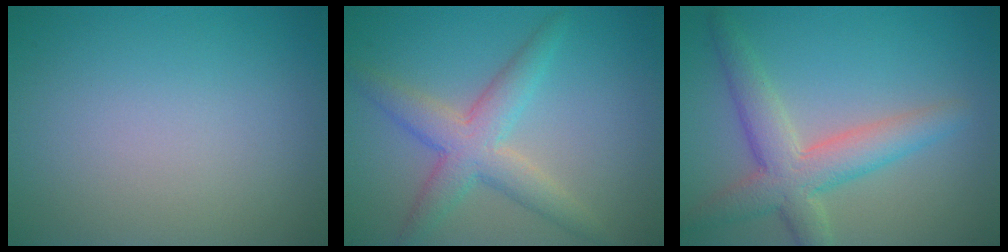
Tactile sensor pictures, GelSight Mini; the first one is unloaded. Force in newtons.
{"total": 4.6, "press": 4.6, "slide": 0.2}
{"total": 5.3, "press": 5.3, "slide": 0.3}